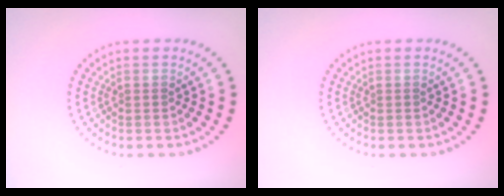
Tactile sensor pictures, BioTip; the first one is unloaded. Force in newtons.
{"total": 0.0}